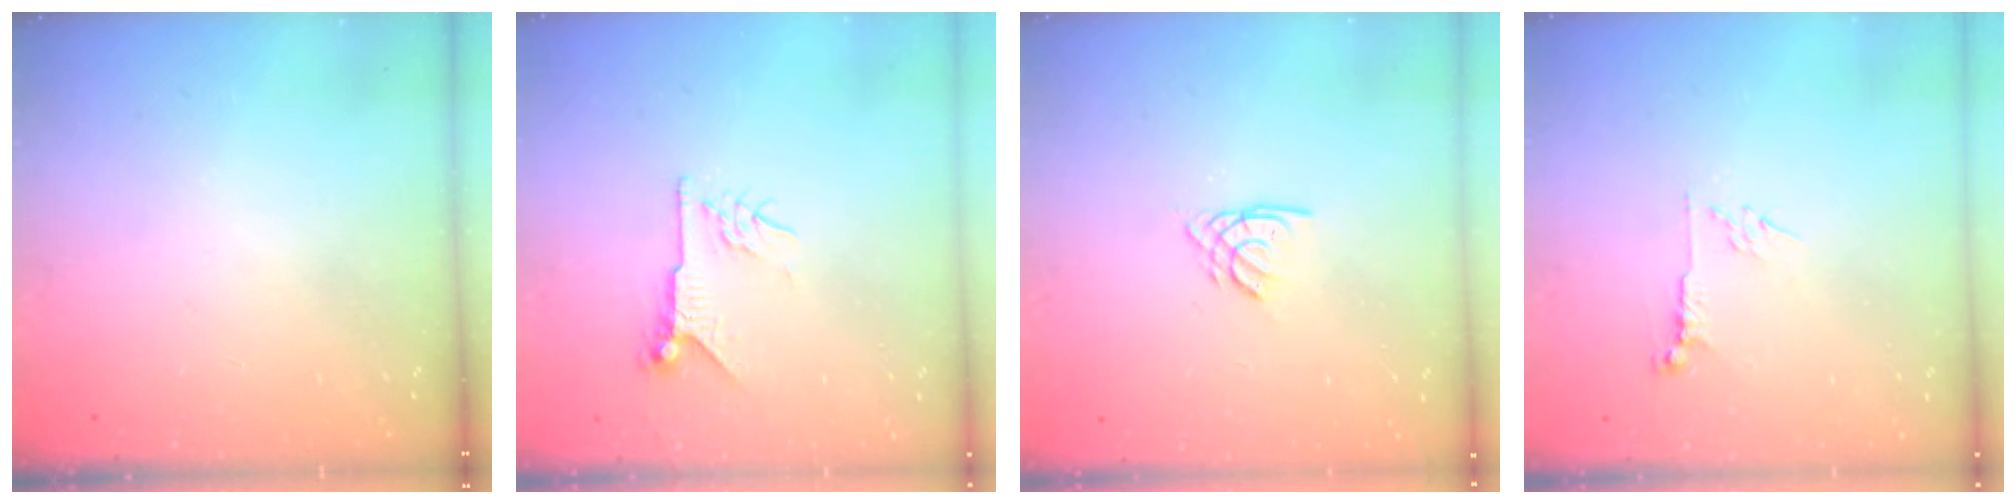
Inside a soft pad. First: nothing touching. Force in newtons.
{"total": 7.2, "press": 7.2, "slide": 0.2}
{"total": 1.8, "press": 1.8, "slide": 0.3}
{"total": 5.1, "press": 5.1, "slide": 0.4}